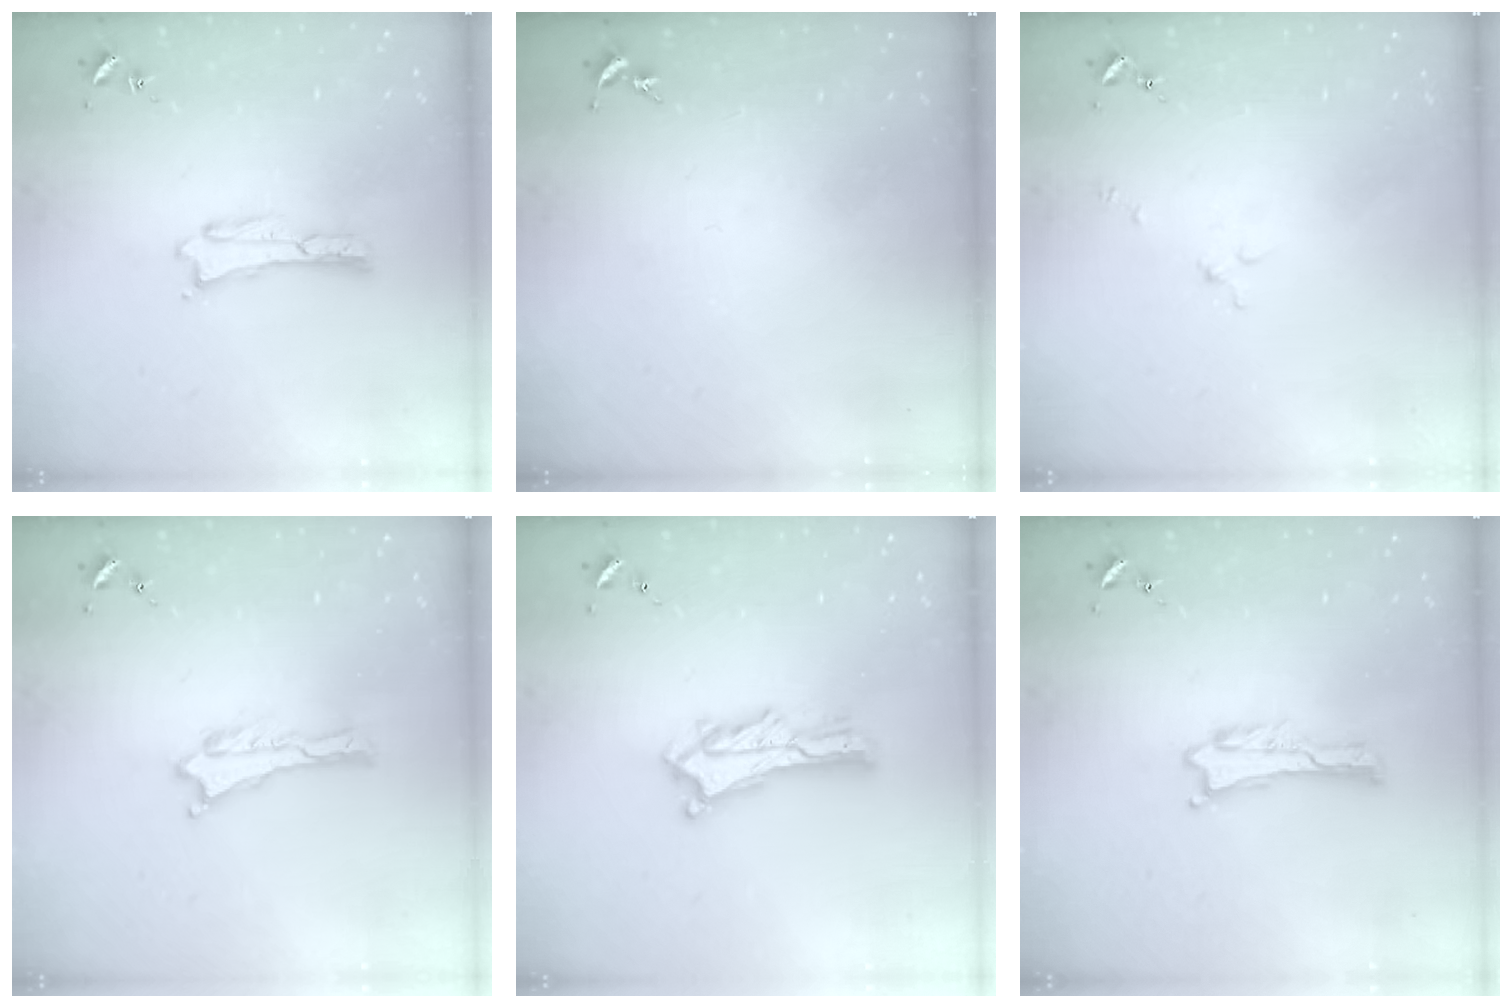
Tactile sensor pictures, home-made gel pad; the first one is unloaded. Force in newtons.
{"total": 0.0}
{"total": 1.7, "press": 1.7, "slide": 0.3}
{"total": 0.0}
{"total": 4.3, "press": 4.3, "slide": 0.4}
{"total": 0.0}